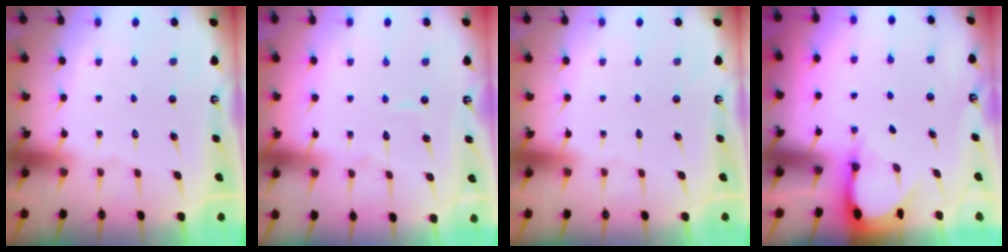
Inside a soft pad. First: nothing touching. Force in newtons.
{"total": 3.5, "press": 3.5, "slide": 0.3}
{"total": 0.0}
{"total": 2.9, "press": 2.9, "slide": 0.3}